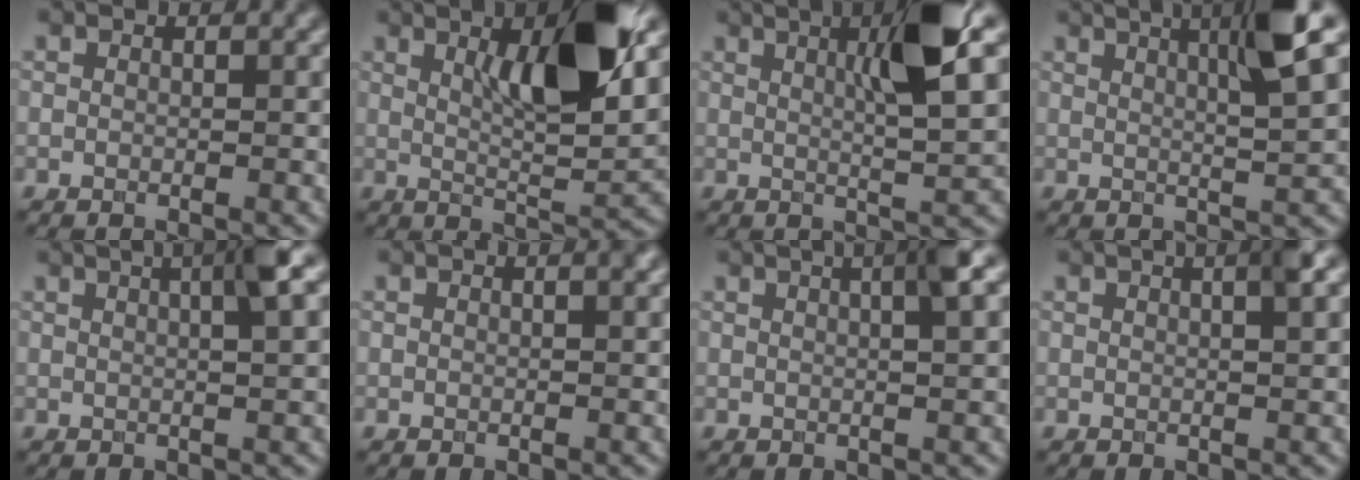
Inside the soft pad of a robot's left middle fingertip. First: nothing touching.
{"total": 9.1, "force": [3.1, 1.9, 8.3], "torque": [-0.124, -0.008, 0.056]}
{"total": 8.1, "force": [2.6, 1.4, 7.5], "torque": [-0.106, 0.008, 0.041]}
{"total": 7.2, "force": [3.0, 1.0, 6.4], "torque": [-0.083, 0.013, 0.048]}
{"total": 5.3, "force": [1.9, 1.1, 4.8], "torque": [-0.055, 0.017, 0.019]}
{"total": 1.0, "force": [0.6, 0.2, 0.8], "torque": [-0.008, 0.003, 0.005]}
{"total": 4.7, "force": [1.8, 1.0, 4.2], "torque": [-0.046, 0.016, 0.013]}
{"total": 3.6, "force": [1.6, 0.9, 3.1], "torque": [-0.023, 0.012, 0.007]}